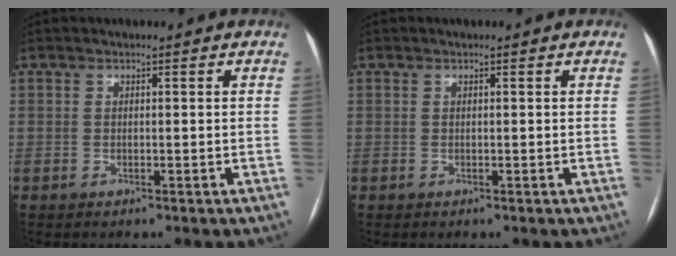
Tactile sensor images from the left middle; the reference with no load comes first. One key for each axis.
{"total": 0.0}